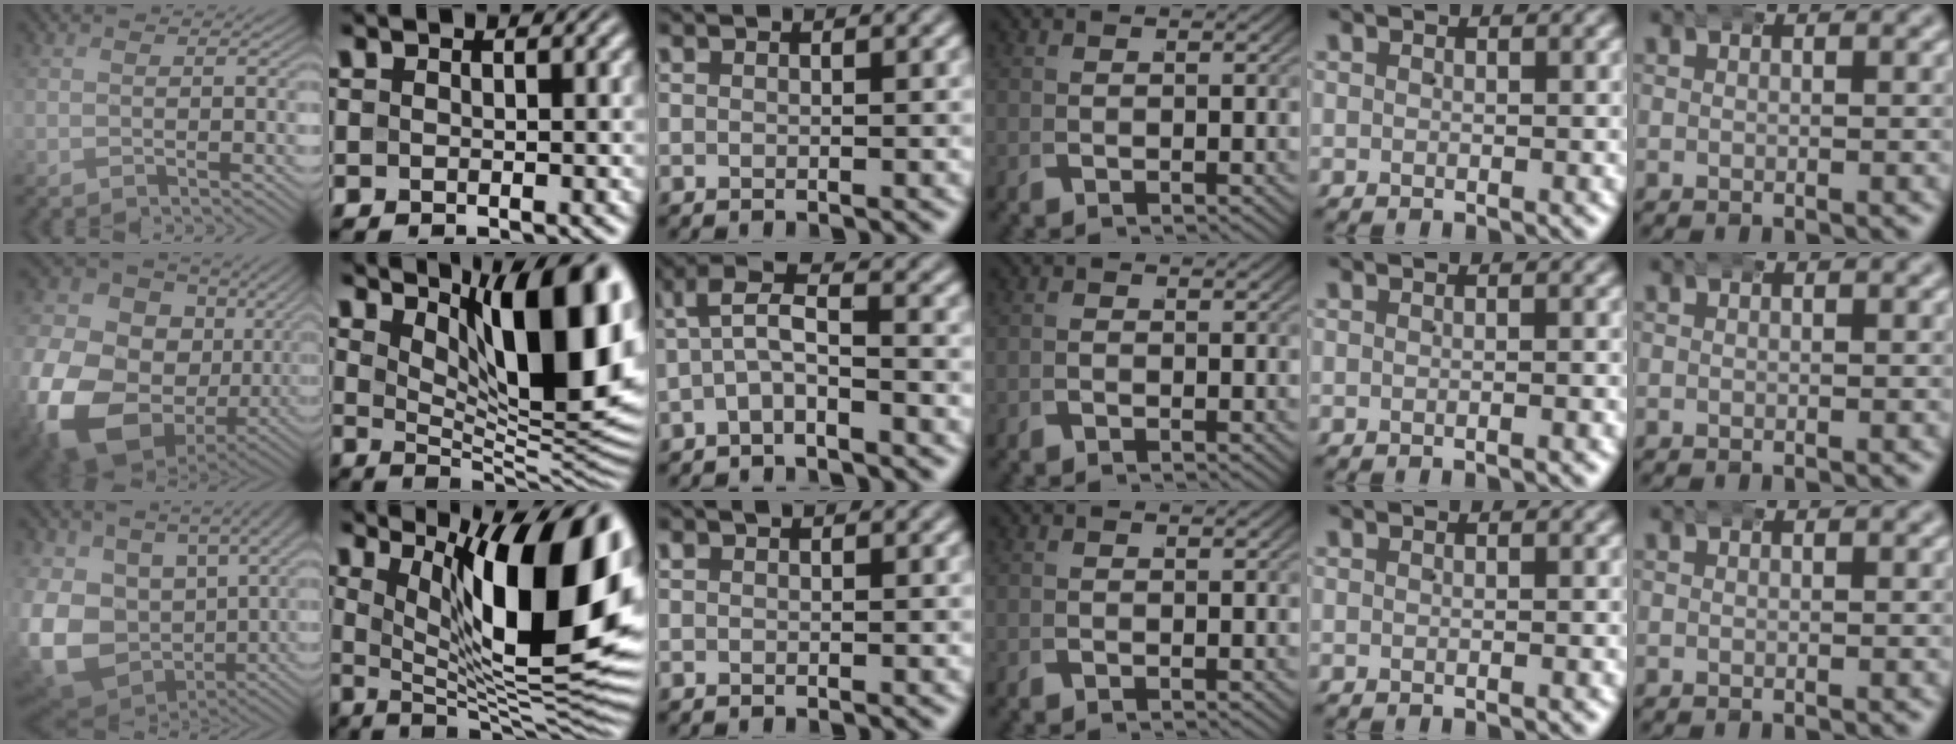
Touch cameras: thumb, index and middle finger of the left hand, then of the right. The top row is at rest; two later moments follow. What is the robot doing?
{"motion": "wrap", "object": "aluminum foil"}